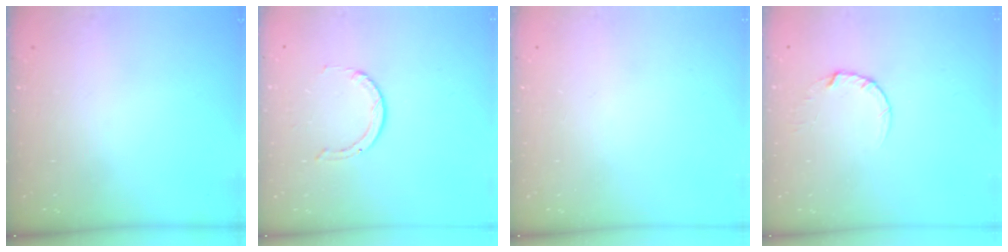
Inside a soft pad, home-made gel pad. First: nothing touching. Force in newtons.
{"total": 1.5, "press": 1.5, "slide": 0.2}
{"total": 0.0}
{"total": 2.7, "press": 2.7, "slide": 0.2}